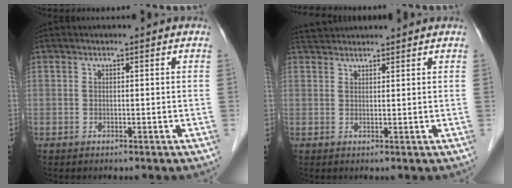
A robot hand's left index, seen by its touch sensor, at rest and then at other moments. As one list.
[{"total": 3.9, "force": [3.8, 0.6, 0.7], "torque": [-0.015, 0.036, 0.071]}]